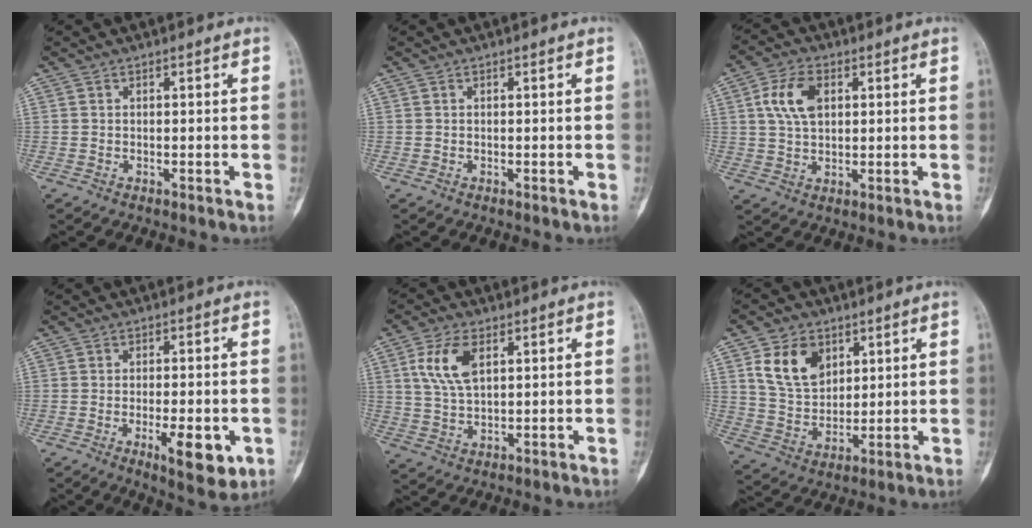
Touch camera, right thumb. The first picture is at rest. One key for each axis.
{"total": 0.0}
{"total": 7.9, "fx": 2.2, "fy": 4.8, "fz": 5.9, "tx": -0.106, "ty": 0.003, "tz": 0.040}
{"total": 9.0, "fx": -2.9, "fy": 3.2, "fz": 7.9, "tx": -0.107, "ty": -0.009, "tz": -0.037}
{"total": 8.1, "fx": 2.9, "fy": 4.1, "fz": 6.4, "tx": -0.128, "ty": -0.006, "tz": 0.058}
{"total": 11.2, "fx": 4.8, "fy": 7.9, "fz": 6.3, "tx": -0.086, "ty": -0.021, "tz": 0.098}